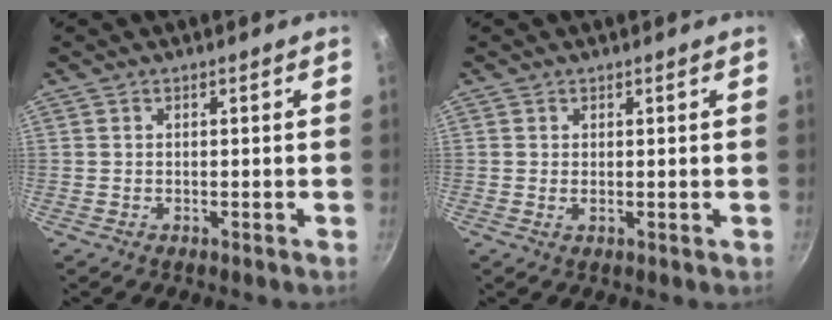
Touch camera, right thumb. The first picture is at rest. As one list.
[{"total": 0.5, "force": [0.3, 0.2, 0.4], "torque": [-0.006, -0.006, 0.002]}]